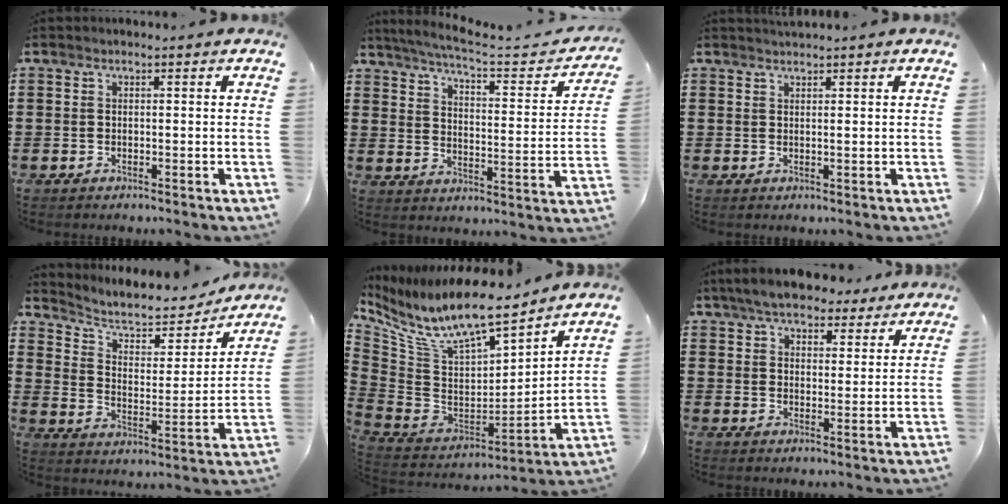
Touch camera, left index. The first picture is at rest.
{"total": 4.8, "force": [4.2, -0.2, 2.3], "torque": [-0.067, -0.032, 0.062]}
{"total": 1.1, "force": [1.0, -0.1, 0.5], "torque": [-0.009, 0.000, 0.019]}
{"total": 6.1, "force": [5.0, 2.6, 2.3], "torque": [-0.064, -0.029, 0.081]}
{"total": 11.3, "force": [9.1, 2.4, 6.2], "torque": [-0.159, -0.069, 0.159]}
{"total": 6.4, "force": [5.7, 1.9, 2.1], "torque": [-0.061, -0.005, 0.107]}